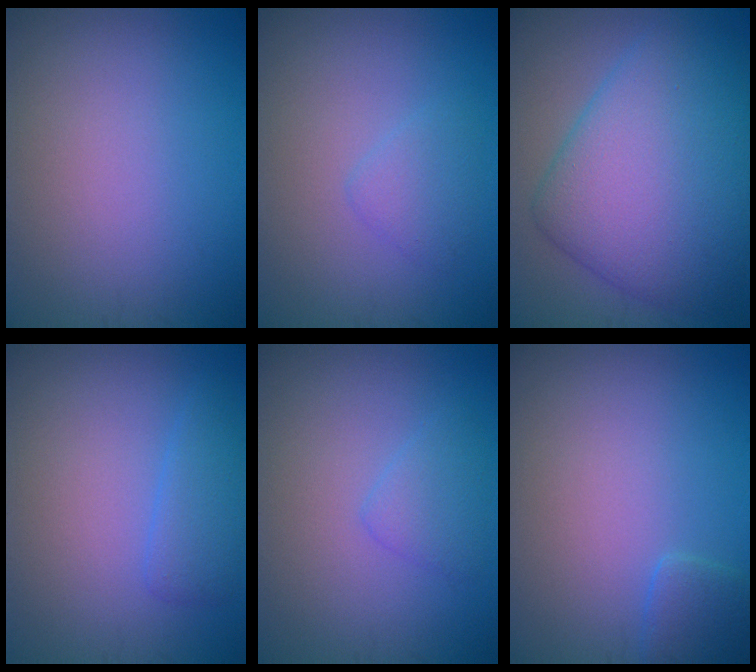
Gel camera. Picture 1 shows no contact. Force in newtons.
{"total": 1.7, "press": 1.7, "slide": 0.1}
{"total": 10.8, "press": 10.8, "slide": 0.1}
{"total": 2.2, "press": 2.2, "slide": 0.1}
{"total": 1.8, "press": 1.8, "slide": 0.2}
{"total": 1.6, "press": 1.6, "slide": 0.1}